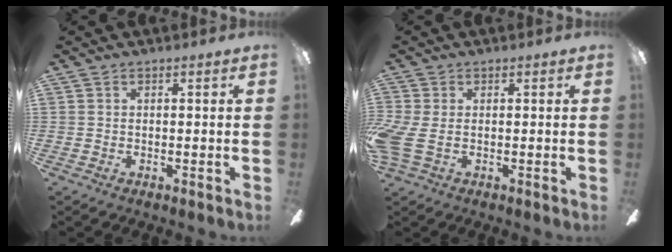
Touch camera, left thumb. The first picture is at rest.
{"total": 6.0, "force": [-0.6, 3.5, 4.8], "torque": [-0.115, -0.002, -0.011]}